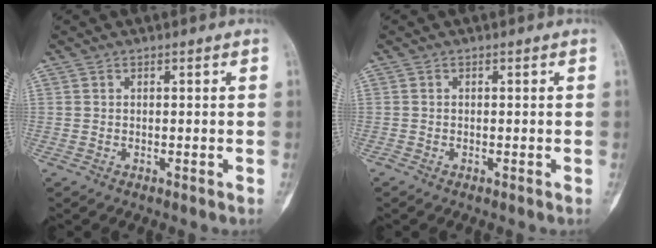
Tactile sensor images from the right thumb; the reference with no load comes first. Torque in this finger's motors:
{"motor_torque": [0.05, -0.66, 0.30, 0.14, -0.05]}